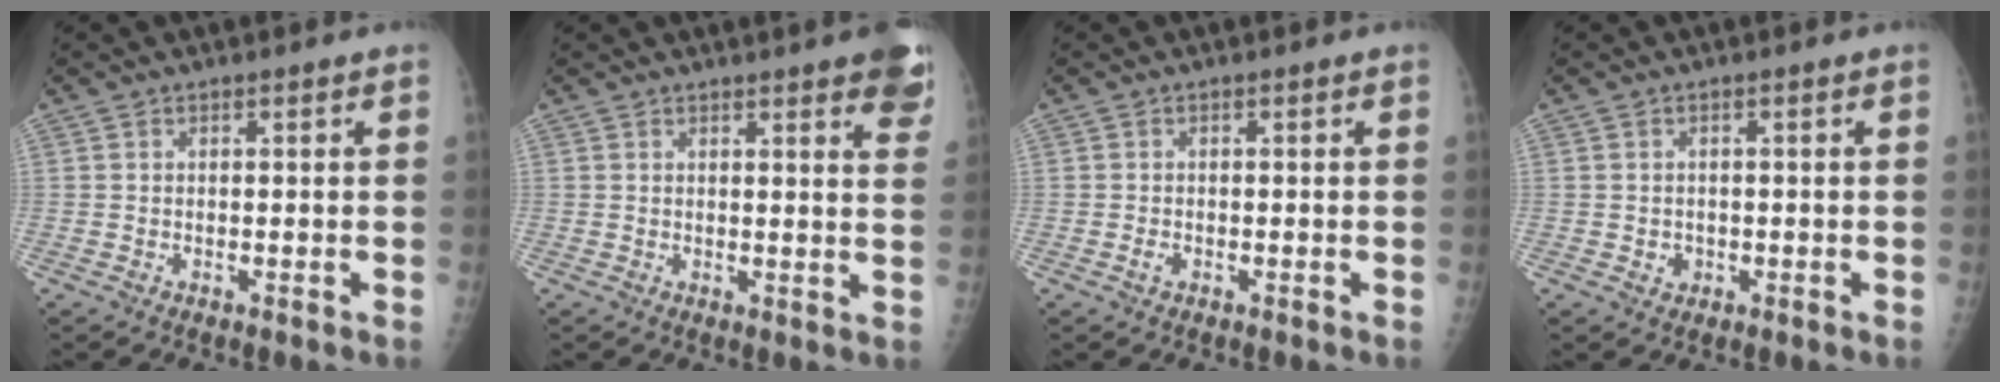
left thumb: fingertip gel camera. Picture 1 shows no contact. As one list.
[{"total": 9.7, "force": [6.3, 2.1, 7.2], "torque": [-0.062, -0.019, 0.063]}, {"total": 0.9, "force": [-0.3, 0.6, 0.6], "torque": [-0.013, 0.002, -0.006]}, {"total": 1.6, "force": [-0.3, 1.4, 0.5], "torque": [-0.003, 0.003, 0.000]}]